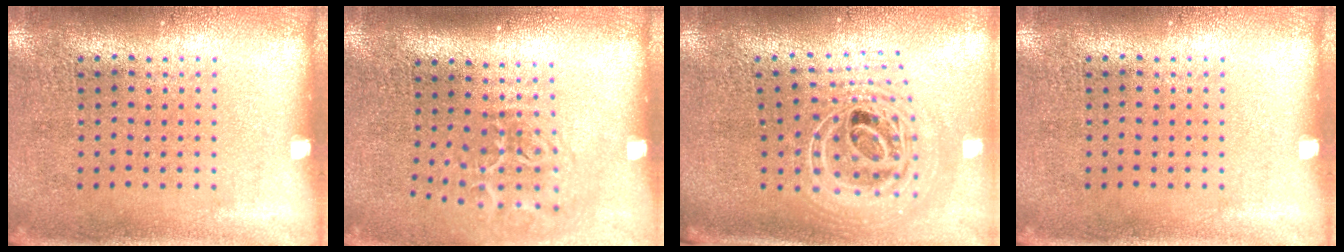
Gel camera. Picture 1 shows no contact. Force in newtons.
{"total": 1.9, "press": 1.2, "slide": 1.5}
{"total": 2.6, "press": 1.9, "slide": 1.9}
{"total": 0.0}